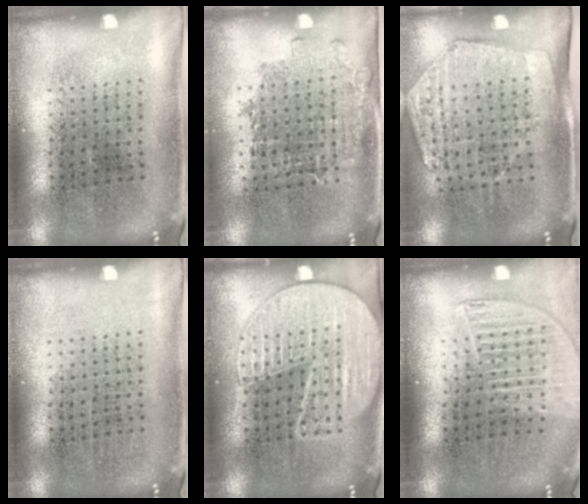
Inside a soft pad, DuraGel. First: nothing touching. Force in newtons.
{"total": 1.3, "press": 1.1, "slide": 0.8}
{"total": 1.9, "press": 1.6, "slide": 1.1}
{"total": 0.0}
{"total": 2.3, "press": 2.3, "slide": 0.3}
{"total": 1.5, "press": 1.3, "slide": 0.7}